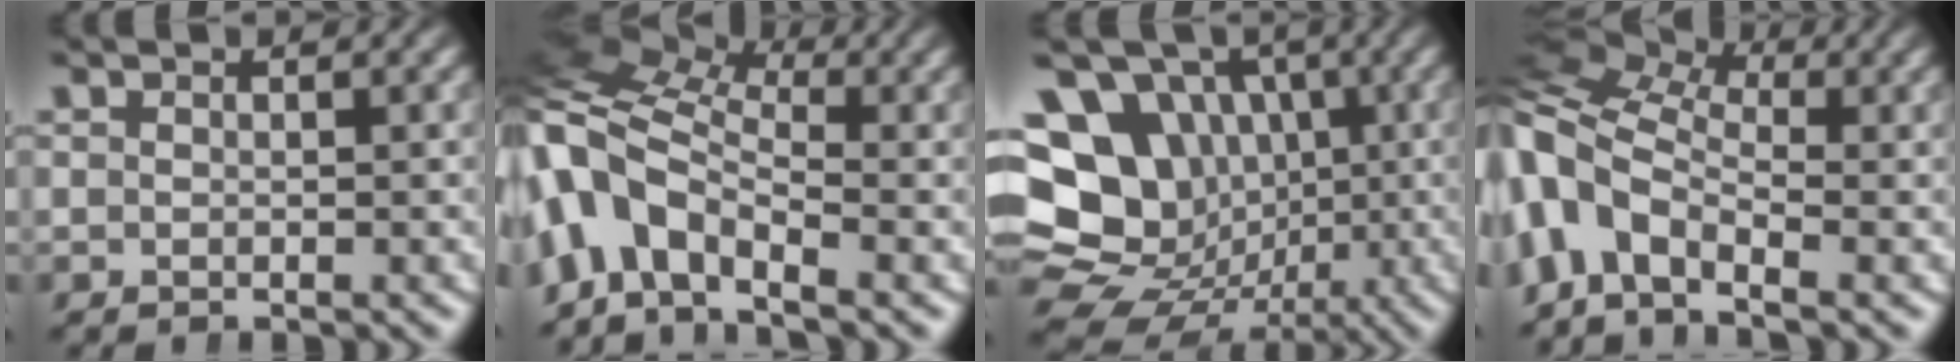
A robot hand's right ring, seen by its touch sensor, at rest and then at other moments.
{"total": 9.8, "force": [0.0, 8.1, 5.6], "torque": [-0.157, -0.027, -0.008]}
{"total": 18.8, "force": [-1.8, 16.7, 8.3], "torque": [-0.189, -0.067, -0.026]}
{"total": 10.5, "force": [-0.4, 9.0, 5.4], "torque": [-0.150, -0.032, -0.012]}